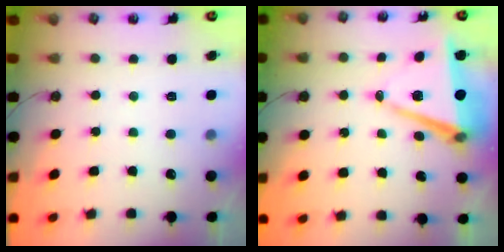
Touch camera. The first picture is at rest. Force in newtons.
{"total": 9.5, "press": 8.6, "slide": 3.9}